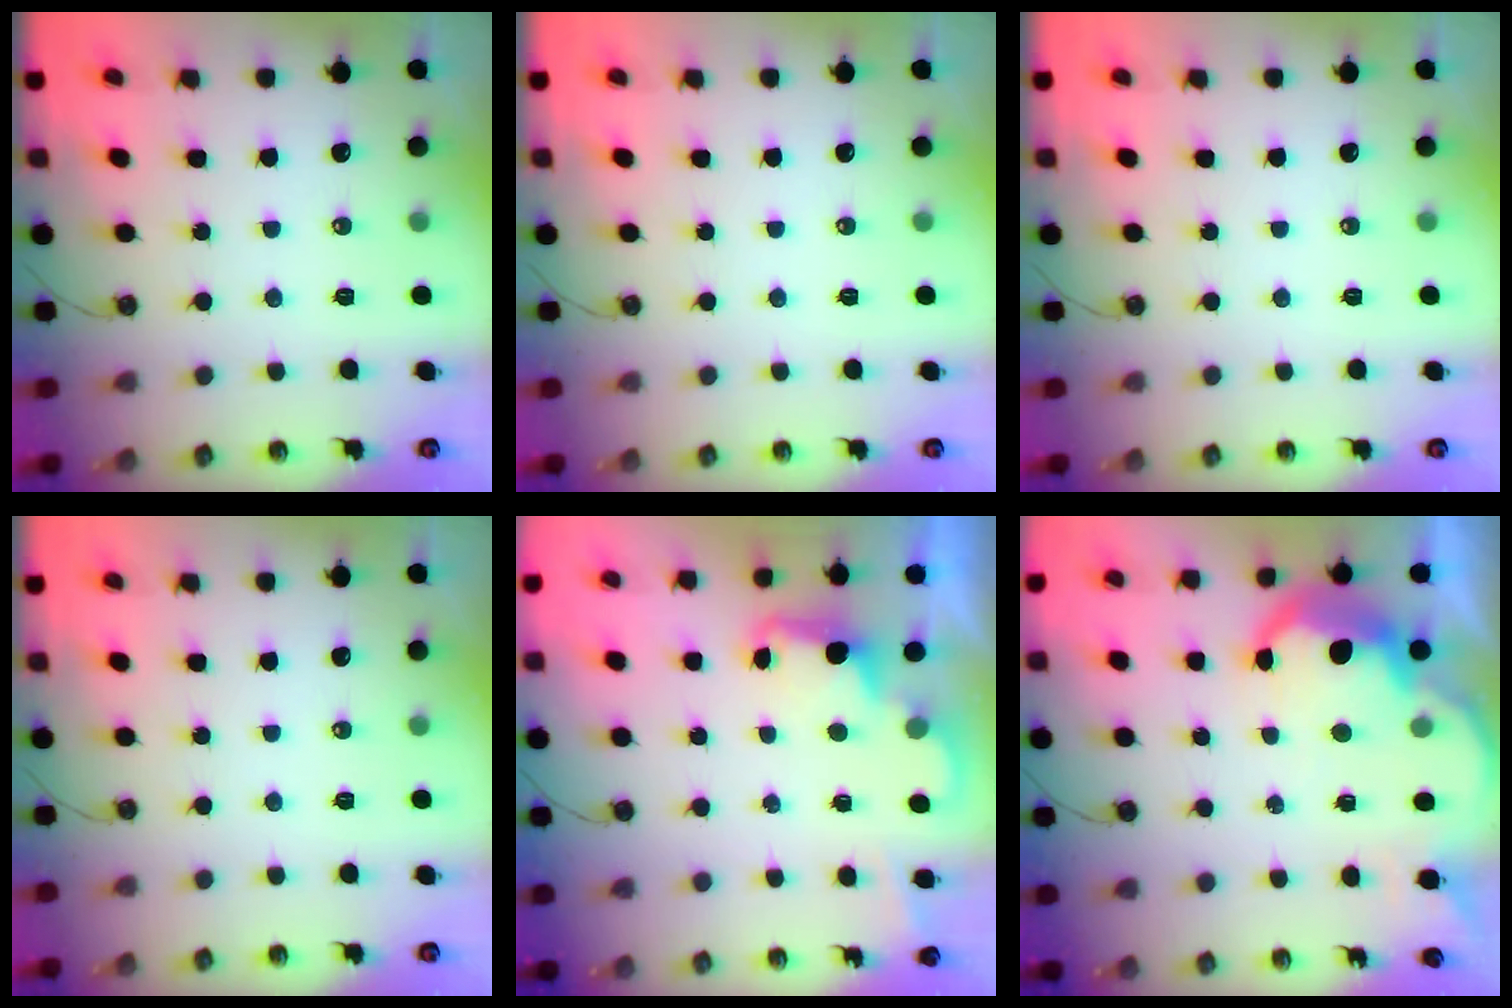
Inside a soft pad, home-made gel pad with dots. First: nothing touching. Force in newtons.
{"total": 0.0}
{"total": 0.0}
{"total": 0.0}
{"total": 3.4, "press": 3.4, "slide": 0.5}
{"total": 11.2, "press": 11.2, "slide": 0.9}